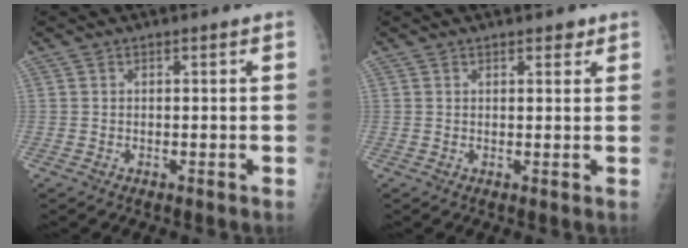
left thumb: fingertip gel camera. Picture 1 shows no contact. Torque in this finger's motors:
{"motor_torque": [-0.16, -0.20, 0.00, 0.09, 0.07]}